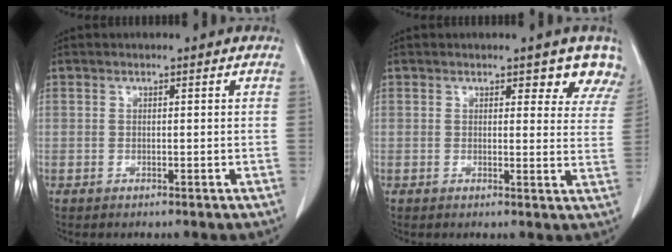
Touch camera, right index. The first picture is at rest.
{"total": 5.2, "force": [4.5, 2.1, 1.7], "torque": [0.005, -0.016, 0.031]}